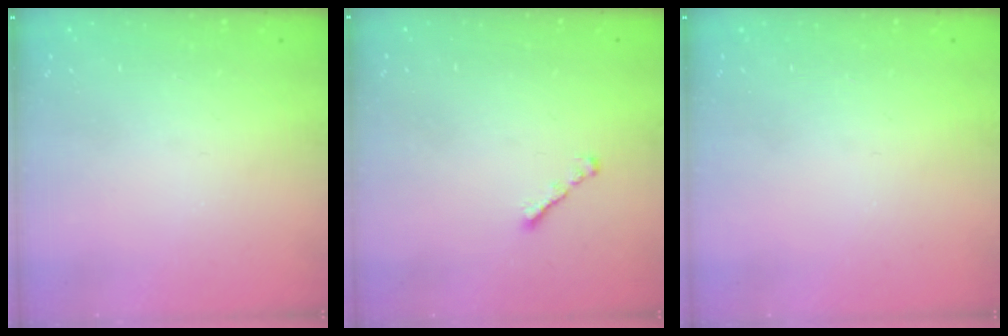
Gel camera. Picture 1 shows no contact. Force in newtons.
{"total": 1.8, "press": 1.7, "slide": 0.6}
{"total": 0.0}